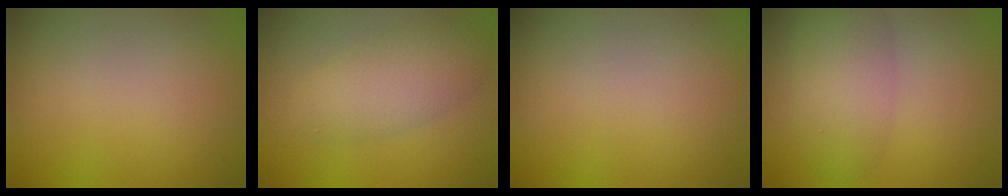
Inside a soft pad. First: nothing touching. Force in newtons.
{"total": 3.7, "press": 3.7, "slide": 0.1}
{"total": 0.0}
{"total": 4.3, "press": 4.3, "slide": 0.2}